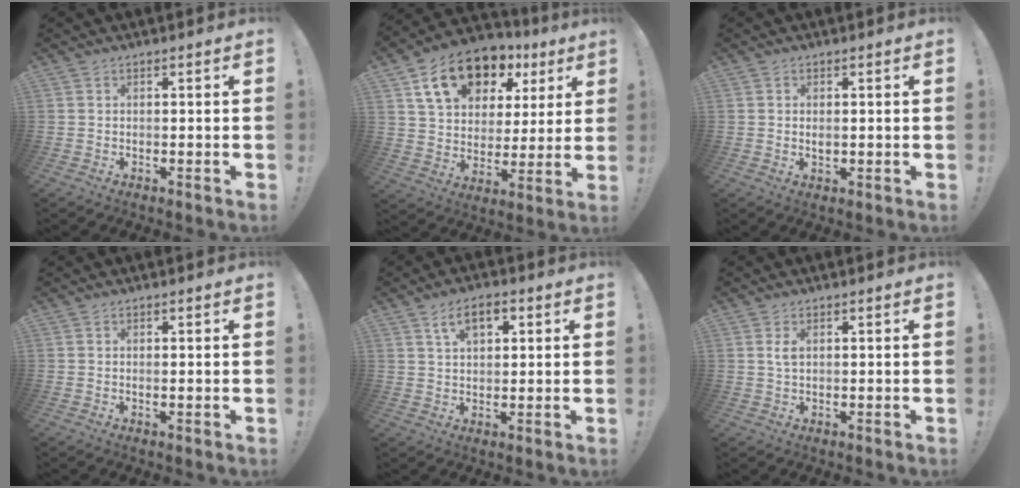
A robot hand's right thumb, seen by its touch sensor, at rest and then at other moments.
{"total": 18.6, "force": [10.1, 12.0, 10.0], "torque": [-0.156, -0.042, 0.188]}
{"total": 1.1, "force": [0.3, 0.7, 0.8], "torque": [-0.015, 0.001, 0.005]}
{"total": 0.7, "force": [0.4, 0.0, 0.6], "torque": [-0.002, -0.004, 0.004]}
{"total": 7.3, "force": [3.1, 4.0, 5.2], "torque": [-0.078, 0.001, 0.054]}
{"total": 2.3, "force": [0.8, 1.0, 1.9], "torque": [-0.032, -0.001, 0.013]}